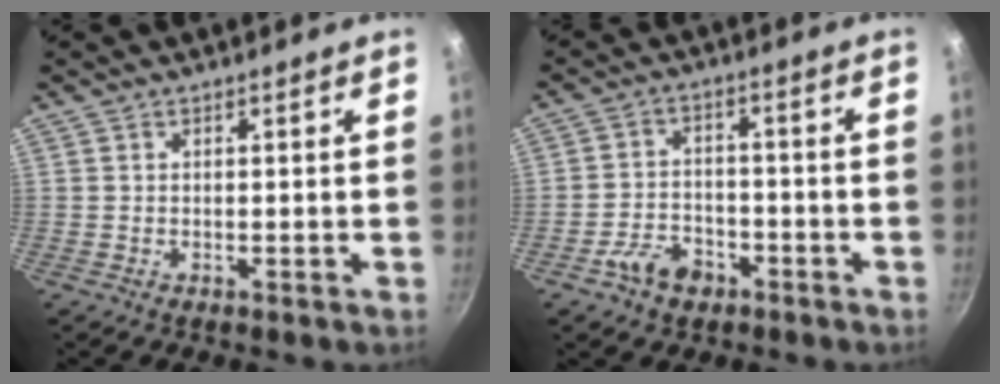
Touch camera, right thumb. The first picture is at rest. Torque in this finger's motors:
{"motor_torque": [2.35, 0.24, -0.12, -0.01, 0.01]}